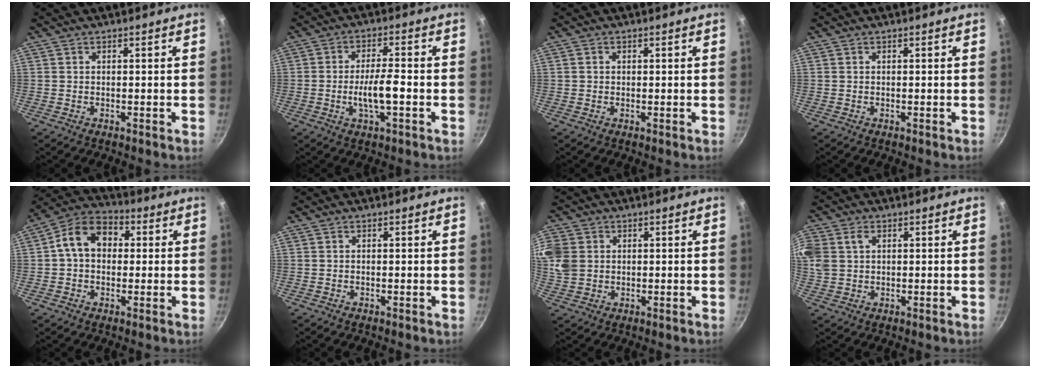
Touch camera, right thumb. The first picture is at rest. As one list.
[{"total": 6.9, "force": [-1.7, 1.9, 6.4], "torque": [-0.111, 0.017, -0.031]}, {"total": 0.8, "force": [0.1, 0.8, 0.3], "torque": [-0.002, 0.003, 0.001]}, {"total": 0.0}, {"total": 10.6, "force": [1.3, 8.0, 6.8], "torque": [-0.083, 0.029, 0.001]}, {"total": 0.0}, {"total": 10.8, "force": [2.0, 9.1, 5.4], "torque": [-0.135, 0.014, 0.040]}, {"total": 11.3, "force": [3.1, 8.9, 6.2], "torque": [-0.158, 0.027, 0.061]}]